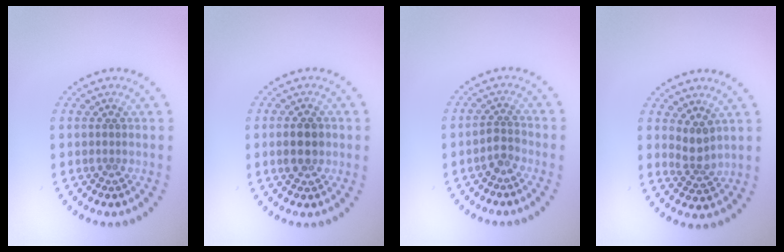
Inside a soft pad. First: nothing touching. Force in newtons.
{"total": 2.6, "press": 2.6, "slide": 0.1}
{"total": 1.6, "press": 1.3, "slide": 1.0}
{"total": 2.2, "press": 1.7, "slide": 1.4}